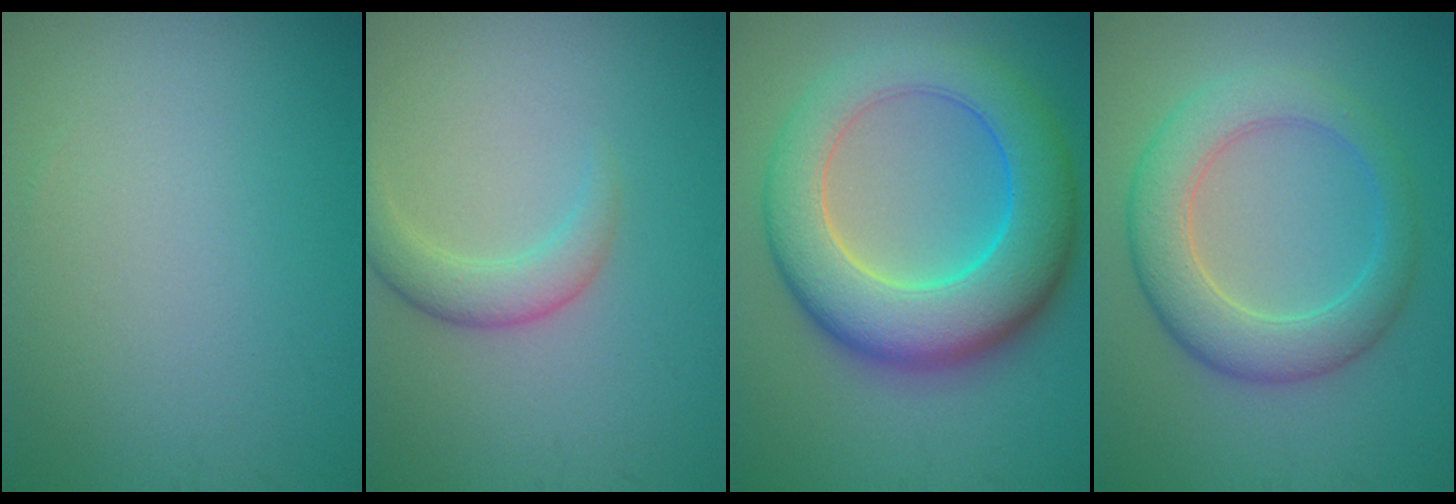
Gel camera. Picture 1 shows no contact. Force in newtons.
{"total": 2.7, "press": 2.7, "slide": 0.2}
{"total": 10.5, "press": 10.5, "slide": 0.1}
{"total": 5.8, "press": 5.8, "slide": 0.2}